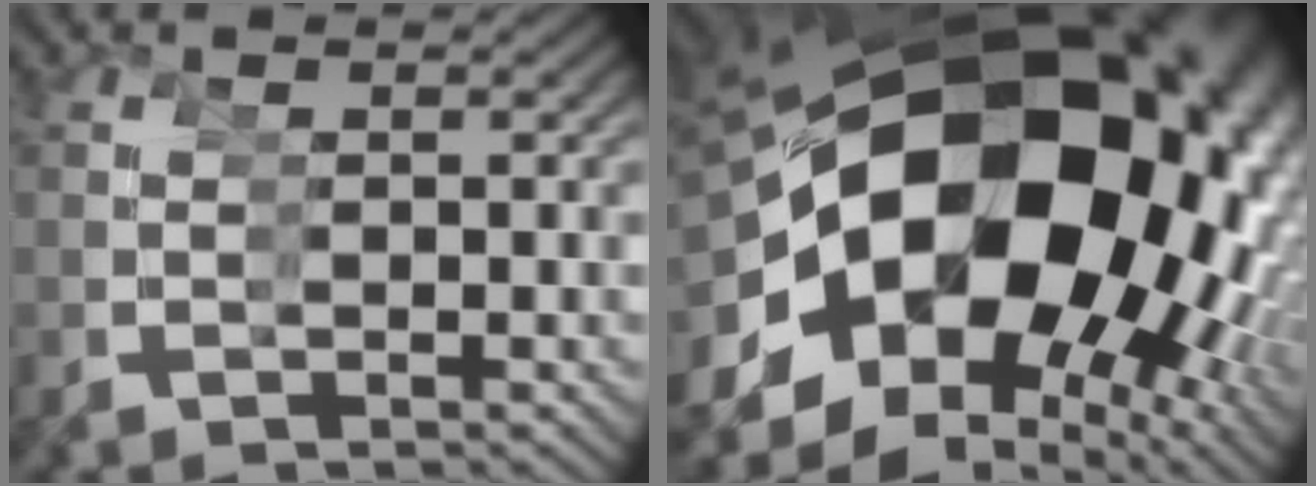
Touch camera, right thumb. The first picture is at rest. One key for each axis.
{"total": 26.8, "fx": 2.6, "fy": 16.9, "fz": 20.7, "tx": -0.321, "ty": 0.008, "tz": 0.040}